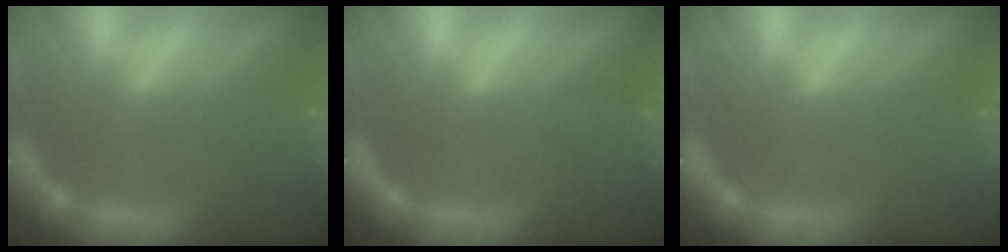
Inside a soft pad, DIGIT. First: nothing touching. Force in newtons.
{"total": 0.9}
{"total": 0.0}